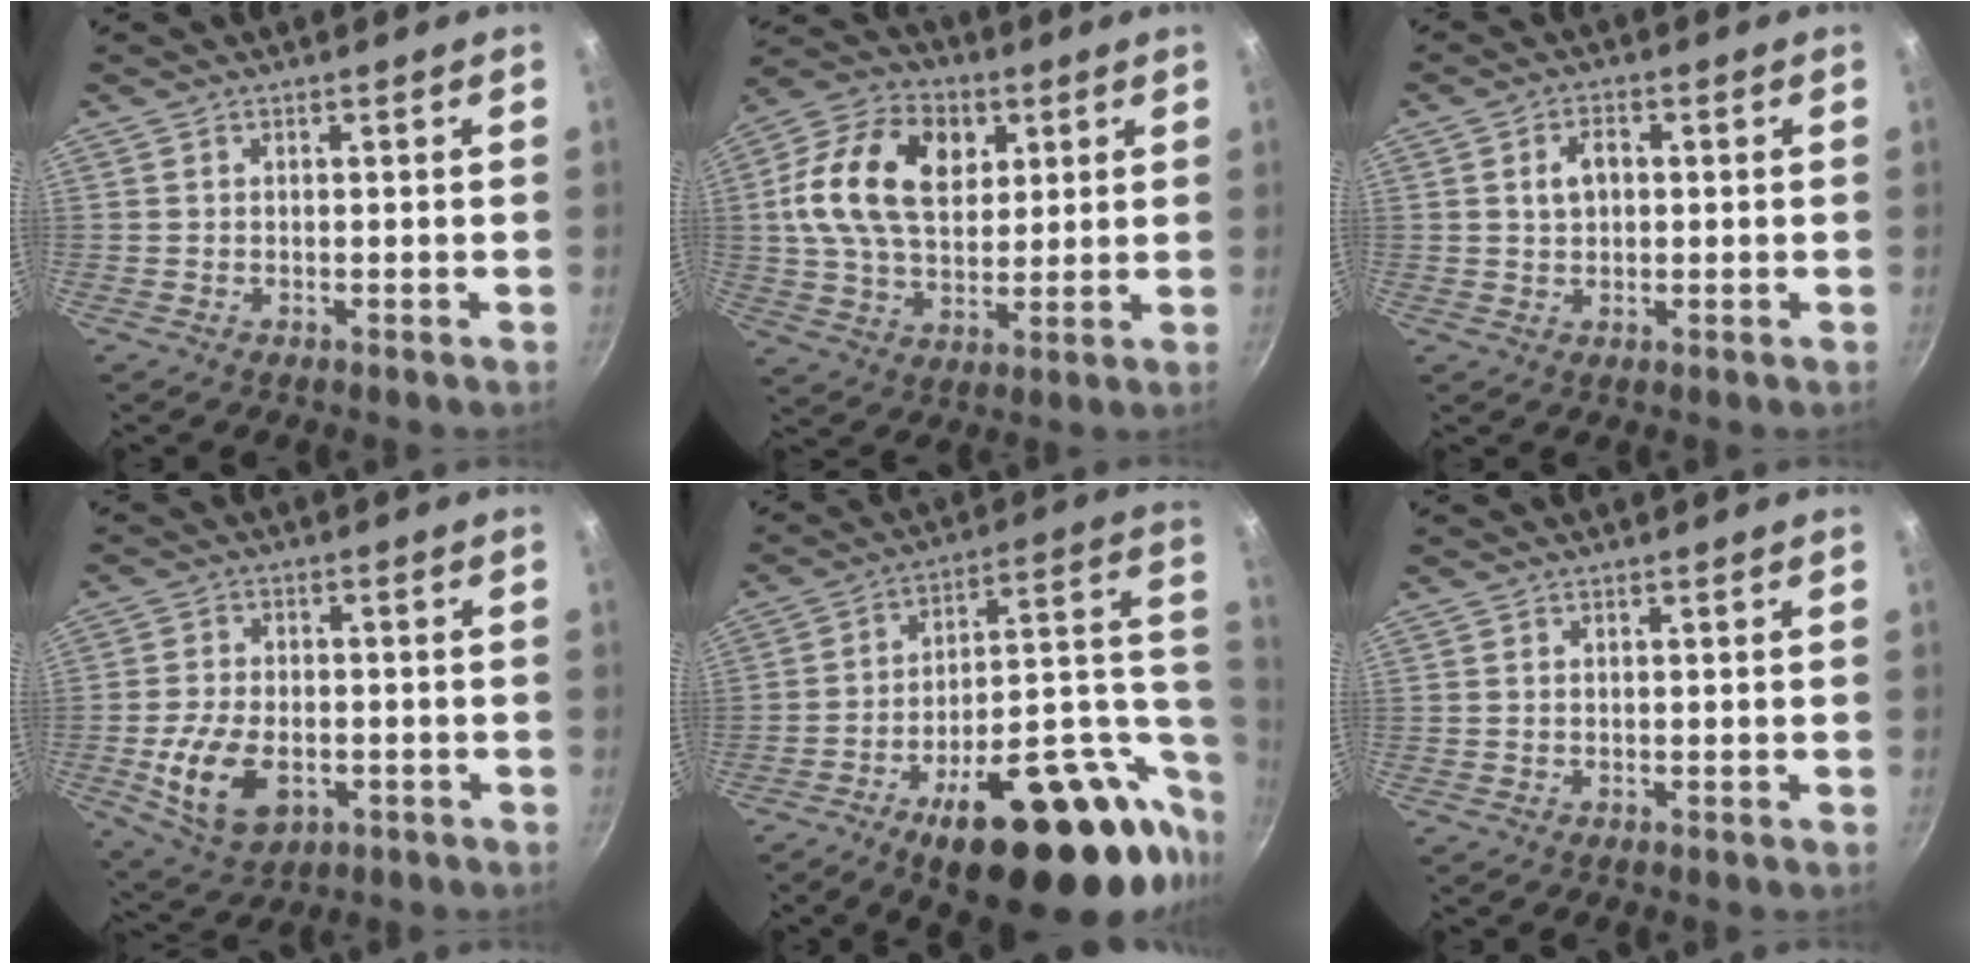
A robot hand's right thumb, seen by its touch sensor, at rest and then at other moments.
{"total": 18.8, "force": [4.7, 12.9, 12.8], "torque": [-0.209, 0.004, 0.072]}
{"total": 4.3, "force": [0.7, 3.0, 3.0], "torque": [-0.037, 0.010, 0.012]}
{"total": 12.1, "force": [-3.3, 7.5, 8.9], "torque": [-0.158, 0.008, -0.049]}
{"total": 31.2, "force": [-10.8, 14.2, 25.6], "torque": [-0.311, 0.054, -0.147]}
{"total": 0.0}